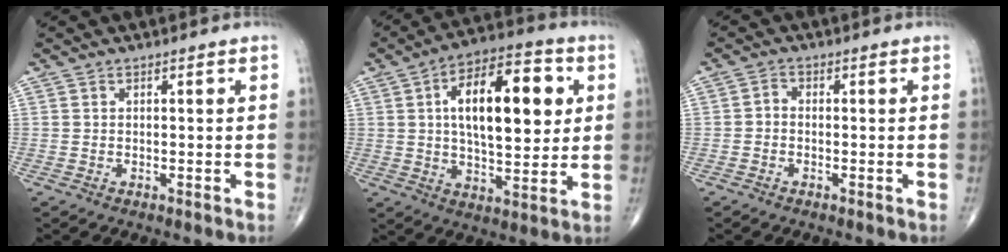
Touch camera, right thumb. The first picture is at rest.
{"total": 19.1, "force": [4.1, 8.8, 16.5], "torque": [-0.229, 0.003, 0.058]}
{"total": 1.6, "force": [-0.5, 1.1, 0.9], "torque": [-0.011, 0.005, -0.017]}